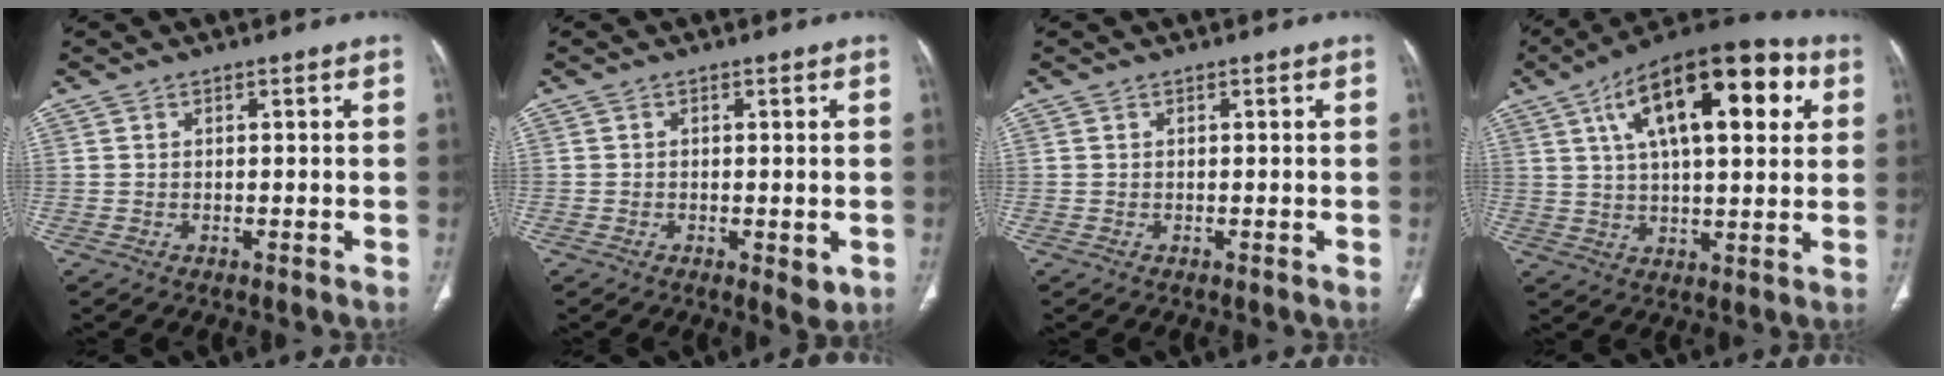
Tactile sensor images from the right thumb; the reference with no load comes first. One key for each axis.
{"total": 3.0, "fx": -0.9, "fy": 1.5, "fz": 2.5, "tx": -0.024, "ty": -0.004, "tz": -0.008}
{"total": 0.0}
{"total": 22.4, "fx": 7.8, "fy": 9.5, "fz": 18.7, "tx": -0.277, "ty": 0.010, "tz": 0.118}